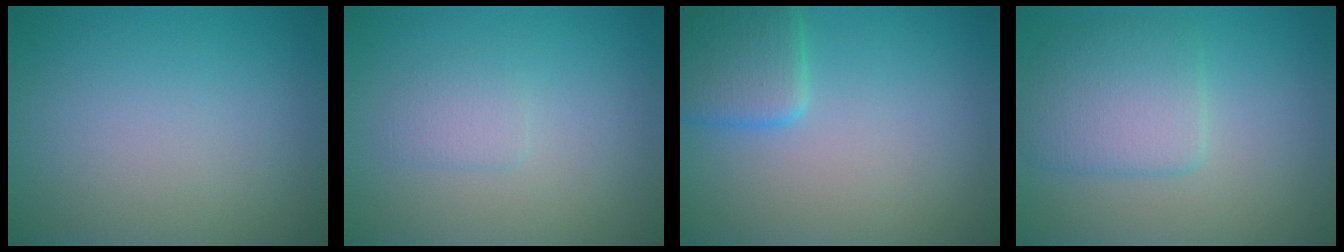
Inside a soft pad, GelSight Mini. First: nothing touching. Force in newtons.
{"total": 1.3, "press": 1.3, "slide": 0.1}
{"total": 3.6, "press": 3.6, "slide": 0.3}
{"total": 3.8, "press": 3.8, "slide": 0.1}